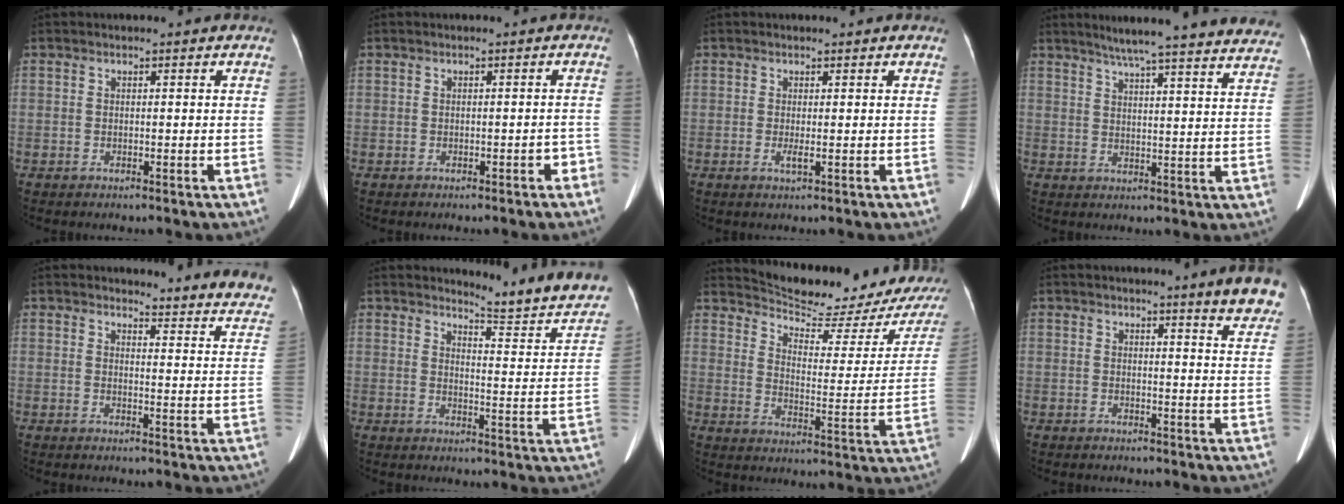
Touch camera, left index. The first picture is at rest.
{"total": 1.0, "force": [-0.6, 0.5, 0.6], "torque": [-0.002, 0.003, -0.008]}
{"total": 1.3, "force": [0.3, 0.3, 1.3], "torque": [-0.029, 0.002, 0.008]}
{"total": 26.0, "force": [23.5, 1.1, 11.0], "torque": [-0.160, -0.041, 0.282]}
{"total": 14.4, "force": [14.2, 1.9, 1.8], "torque": [0.020, -0.097, 0.118]}
{"total": 12.6, "force": [11.9, 0.3, 4.0], "torque": [-0.043, -0.061, 0.136]}
{"total": 19.4, "force": [17.8, 2.6, 7.3], "torque": [-0.101, -0.057, 0.229]}
{"total": 7.4, "force": [6.0, 0.2, 4.3], "torque": [-0.042, -0.017, 0.053]}